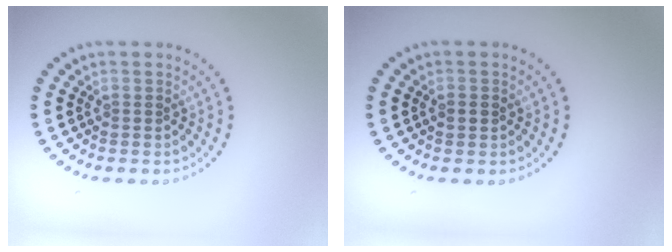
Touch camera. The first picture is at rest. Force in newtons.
{"total": 1.2, "press": 1.2, "slide": 0.1}